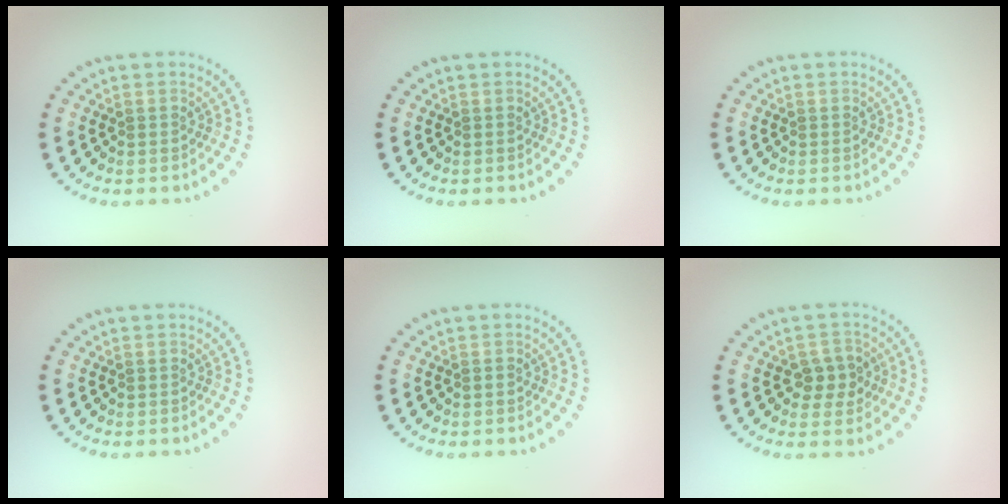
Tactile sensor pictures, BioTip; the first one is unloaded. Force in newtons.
{"total": 0.0}
{"total": 0.0}
{"total": 0.0}
{"total": 0.6, "press": 0.5, "slide": 0.2}
{"total": 2.6, "press": 2.5, "slide": 0.6}